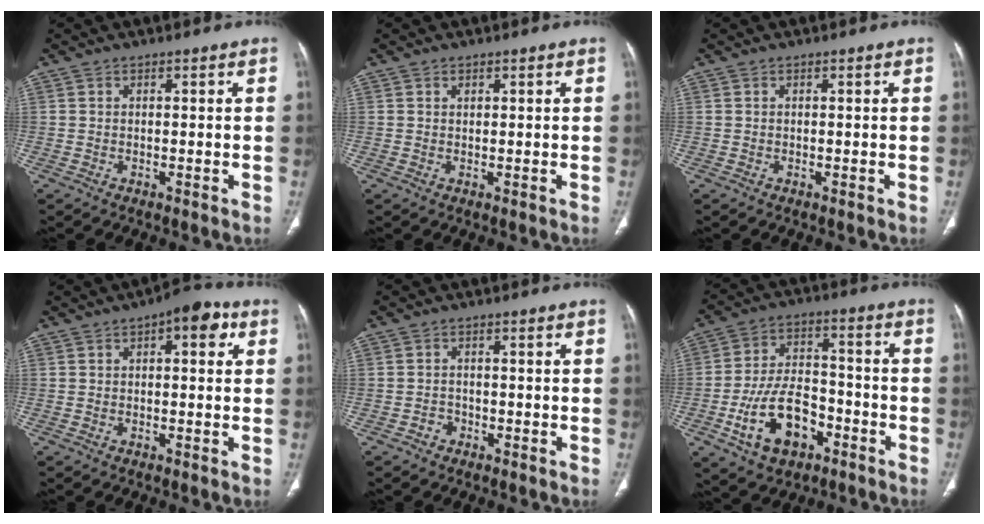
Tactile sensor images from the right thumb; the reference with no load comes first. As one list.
[{"total": 0.6, "force": [0.4, 0.4, 0.3], "torque": [0.003, -0.003, 0.006]}, {"total": 0.0}, {"total": 7.0, "force": [2.7, 3.1, 5.6], "torque": [-0.052, 0.012, 0.026]}, {"total": 1.6, "force": [-0.9, 1.3, 0.3], "torque": [0.000, 0.008, -0.020]}, {"total": 14.3, "force": [-6.1, 8.7, 9.6], "torque": [-0.157, 0.038, -0.101]}]